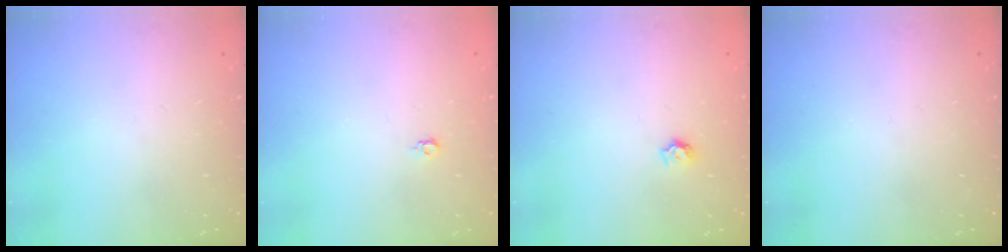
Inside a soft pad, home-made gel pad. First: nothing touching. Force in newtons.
{"total": 3.5, "press": 3.4, "slide": 0.6}
{"total": 5.1, "press": 5.1, "slide": 0.4}
{"total": 0.0}